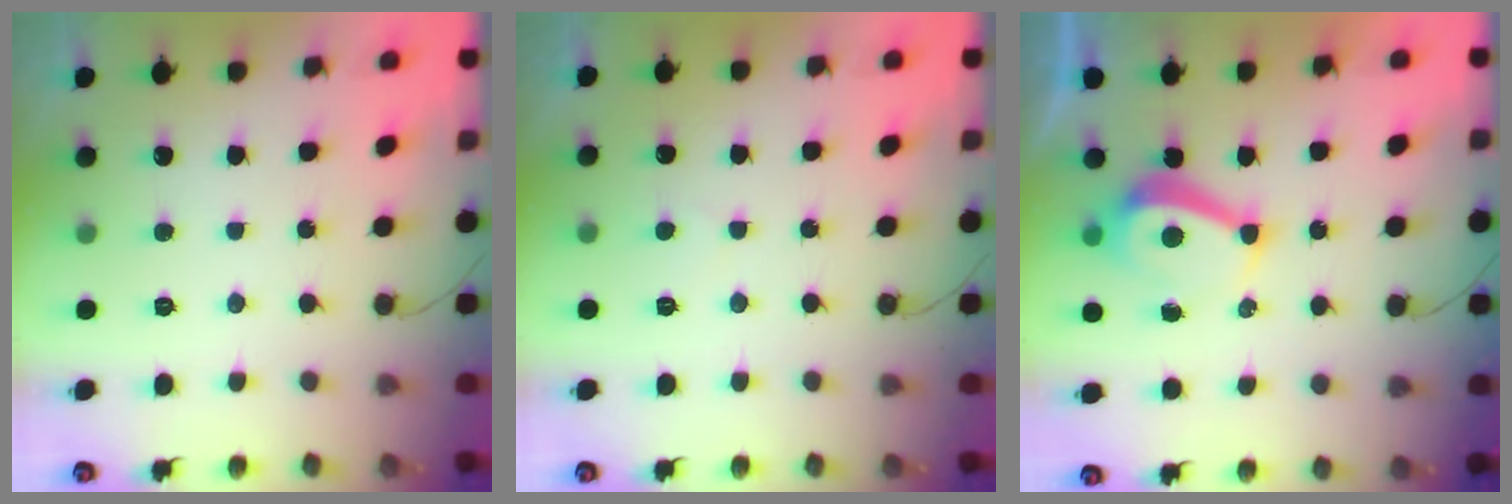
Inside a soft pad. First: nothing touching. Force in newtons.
{"total": 3.0, "press": 3.0, "slide": 0.3}
{"total": 7.1, "press": 7.1, "slide": 0.8}